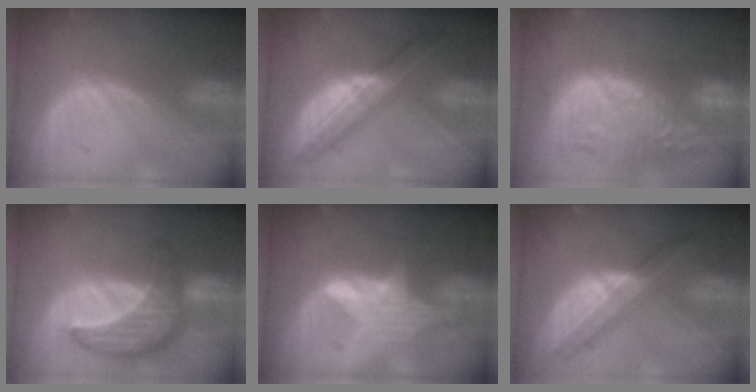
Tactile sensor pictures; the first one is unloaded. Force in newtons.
{"total": 7.6, "press": 7.6, "slide": 0.3}
{"total": 12.9, "press": 11.7, "slide": 5.4}
{"total": 10.0, "press": 10.0, "slide": 0.6}
{"total": 5.6, "press": 5.6, "slide": 0.4}
{"total": 8.1, "press": 6.9, "slide": 4.4}